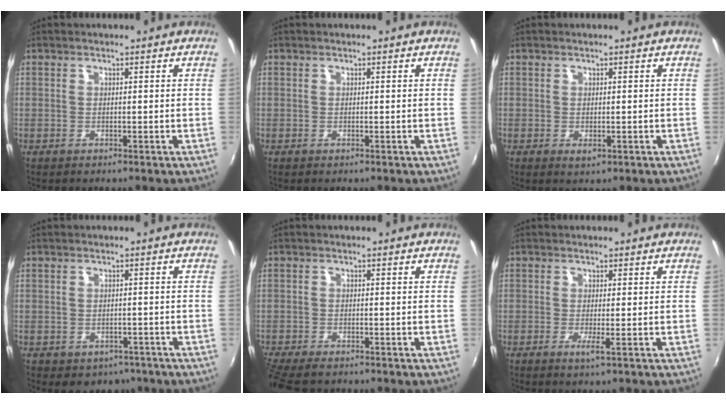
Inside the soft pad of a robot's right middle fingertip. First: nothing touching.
{"total": 0.0}
{"total": 1.3, "force": [-0.2, 0.8, 1.0], "torque": [-0.017, -0.005, -0.002]}
{"total": 5.8, "force": [-3.5, 4.1, 2.1], "torque": [-0.047, -0.012, -0.038]}
{"total": 6.9, "force": [-5.7, 1.9, 3.5], "torque": [-0.090, -0.039, -0.105]}
{"total": 1.5, "force": [-0.6, -0.3, 1.4], "torque": [-0.030, -0.007, -0.013]}